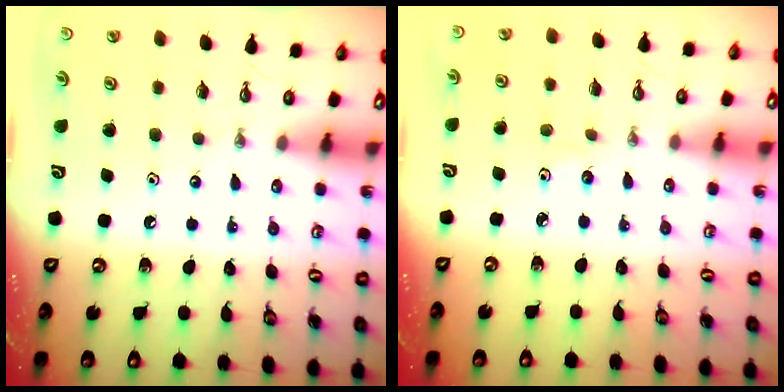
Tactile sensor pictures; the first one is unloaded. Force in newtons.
{"total": 4.2, "press": 4.1, "slide": 0.9}